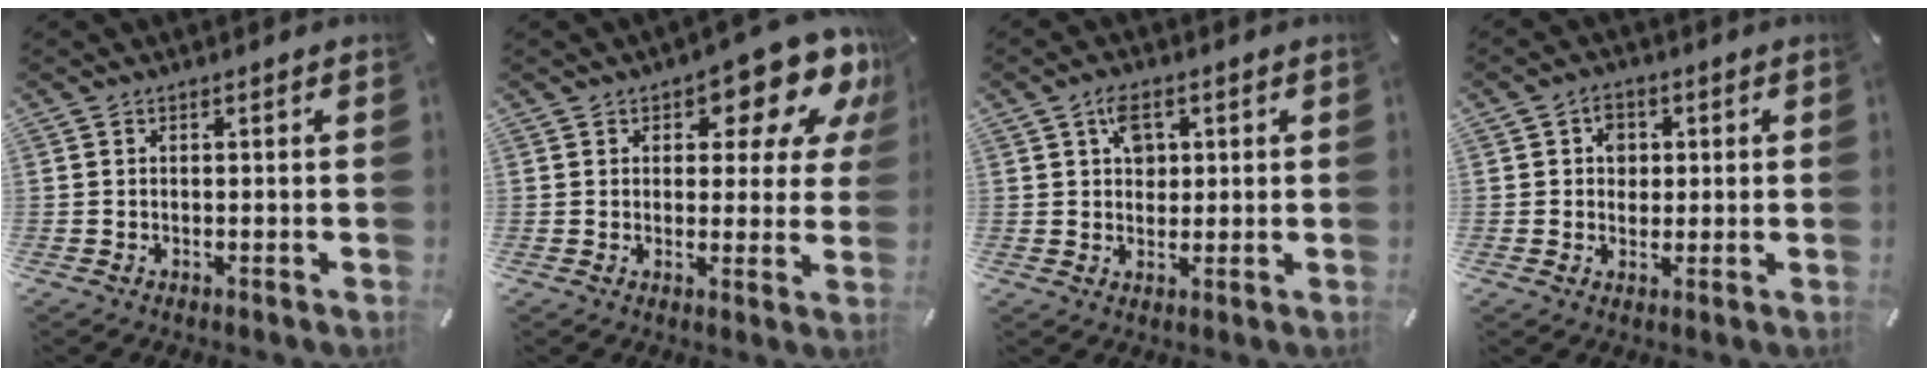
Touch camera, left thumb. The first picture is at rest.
{"total": 12.5, "force": [7.5, 6.0, 8.0], "torque": [-0.094, -0.052, 0.123]}
{"total": 5.3, "force": [1.8, 4.1, 2.9], "torque": [-0.042, 0.000, 0.028]}
{"total": 4.2, "force": [0.7, 3.8, 1.7], "torque": [-0.017, 0.001, 0.006]}